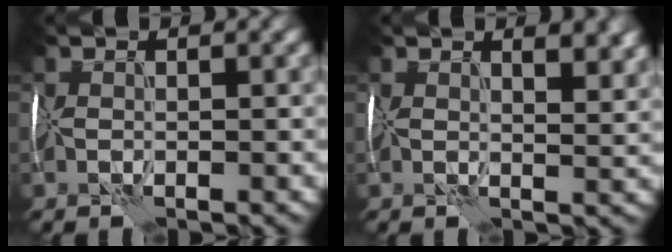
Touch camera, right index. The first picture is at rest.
{"total": 5.1, "force": [2.9, 2.1, 3.7], "torque": [-0.030, 0.007, 0.039]}